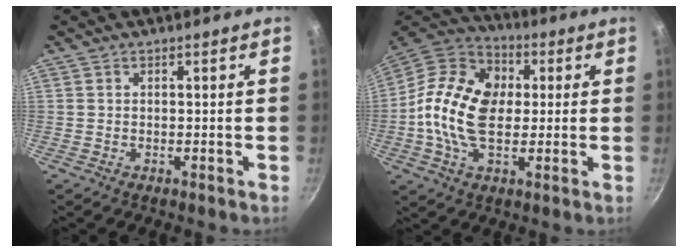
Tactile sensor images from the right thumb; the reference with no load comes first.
{"total": 18.5, "force": [0.5, 12.3, 13.8], "torque": [-0.231, 0.020, -0.011]}